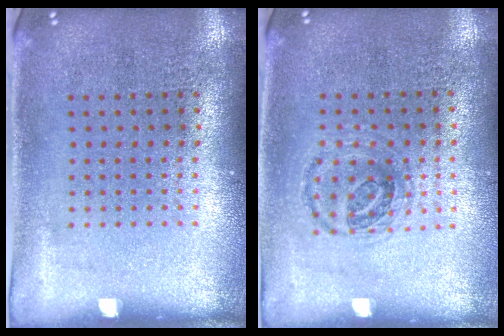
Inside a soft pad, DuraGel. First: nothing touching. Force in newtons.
{"total": 0.9, "press": 0.9, "slide": 0.2}